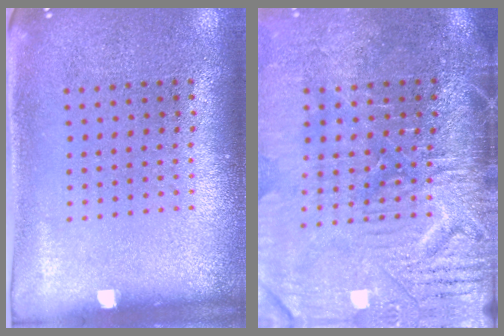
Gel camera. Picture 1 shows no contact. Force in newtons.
{"total": 4.8, "press": 4.1, "slide": 2.5}